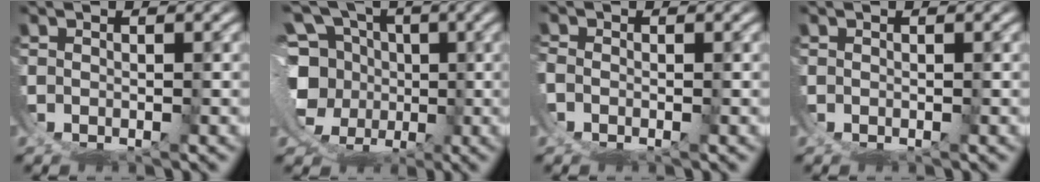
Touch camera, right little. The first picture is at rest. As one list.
[{"total": 13.8, "force": [1.0, 11.1, 8.1], "torque": [-0.149, -0.036, 0.016]}, {"total": 1.2, "force": [-0.4, 1.1, 0.4], "torque": [-0.012, -0.003, -0.010]}, {"total": 0.0}]